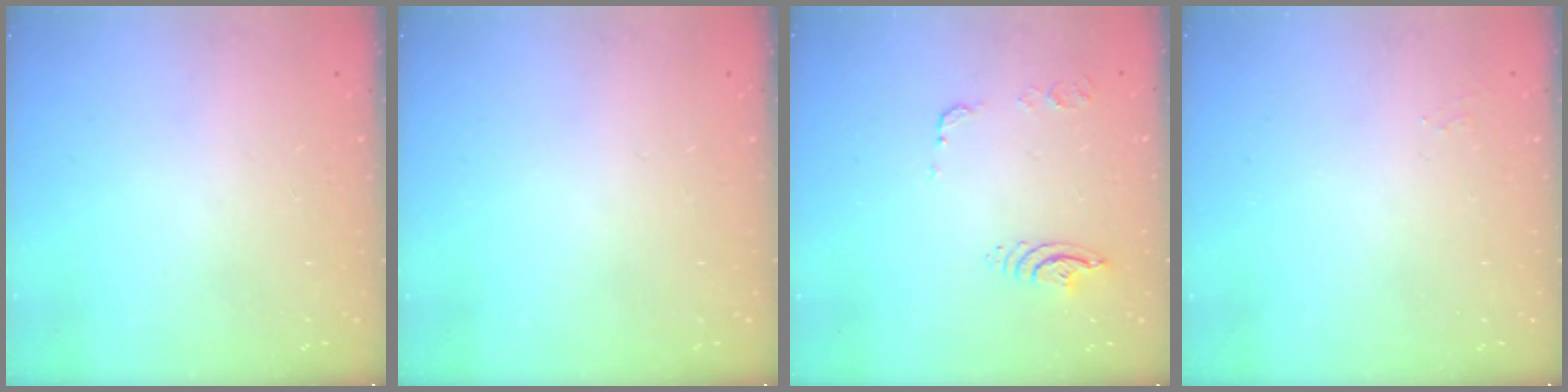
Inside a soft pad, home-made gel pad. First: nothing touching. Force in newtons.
{"total": 0.0}
{"total": 9.4, "press": 9.4, "slide": 1.1}
{"total": 5.1, "press": 5.1, "slide": 0.5}